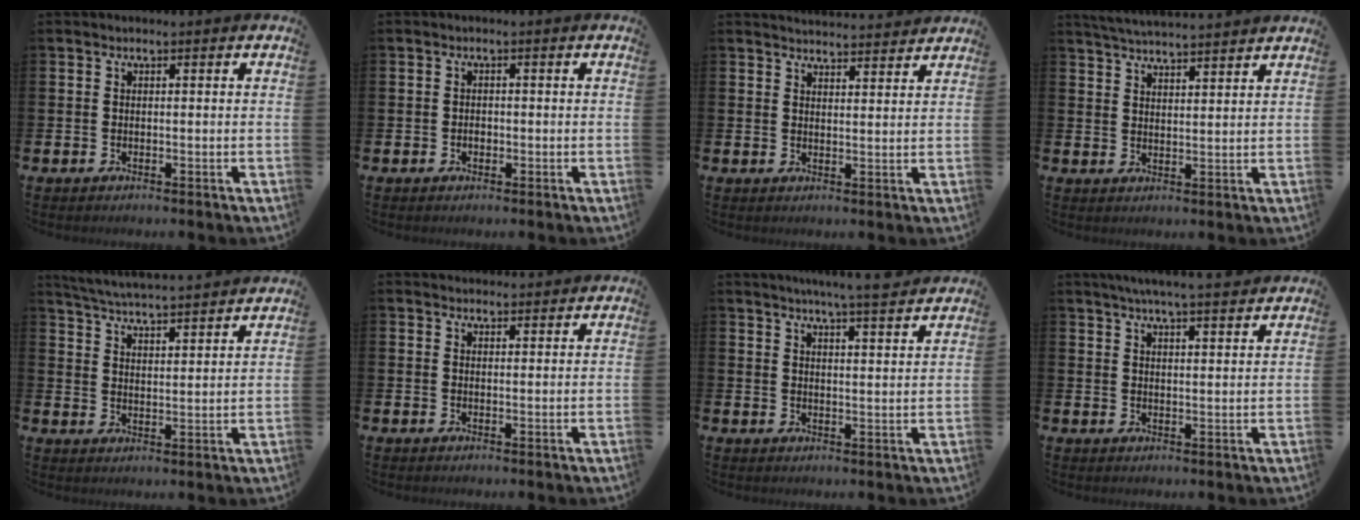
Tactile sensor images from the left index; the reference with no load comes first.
{"total": 1.1, "force": [-0.3, 0.8, 0.6], "torque": [-0.010, 0.003, -0.008]}
{"total": 3.7, "force": [3.7, 0.1, -0.1], "torque": [-0.004, -0.023, 0.067]}
{"total": 4.6, "force": [4.5, -0.4, 0.2], "torque": [-0.022, -0.024, 0.083]}
{"total": 5.4, "force": [5.3, -0.1, 0.7], "torque": [-0.037, -0.041, 0.093]}
{"total": 1.9, "force": [1.9, 0.4, -0.1], "torque": [0.008, -0.009, 0.033]}
{"total": 5.7, "force": [5.4, -0.9, 1.6], "torque": [-0.034, -0.031, 0.093]}
{"total": 5.3, "force": [5.1, -0.4, 1.7], "torque": [-0.044, -0.020, 0.090]}